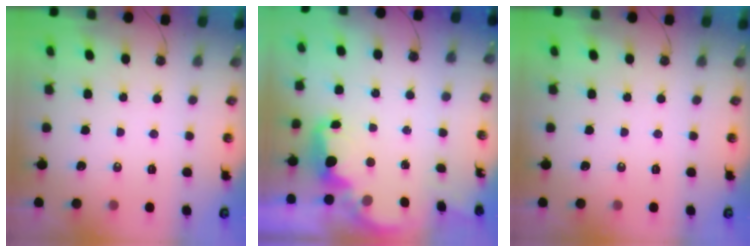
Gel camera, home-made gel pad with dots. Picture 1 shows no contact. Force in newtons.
{"total": 2.1, "press": 2.0, "slide": 0.6}
{"total": 0.0}